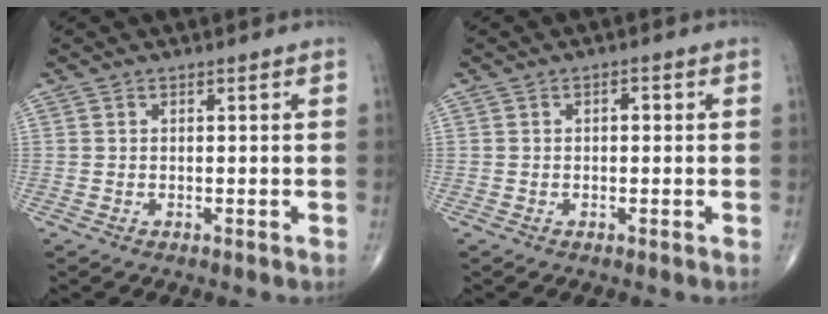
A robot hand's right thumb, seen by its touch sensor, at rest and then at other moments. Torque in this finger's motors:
{"motor_torque": [0.71, 1.49, 0.37, 0.12, -0.04]}